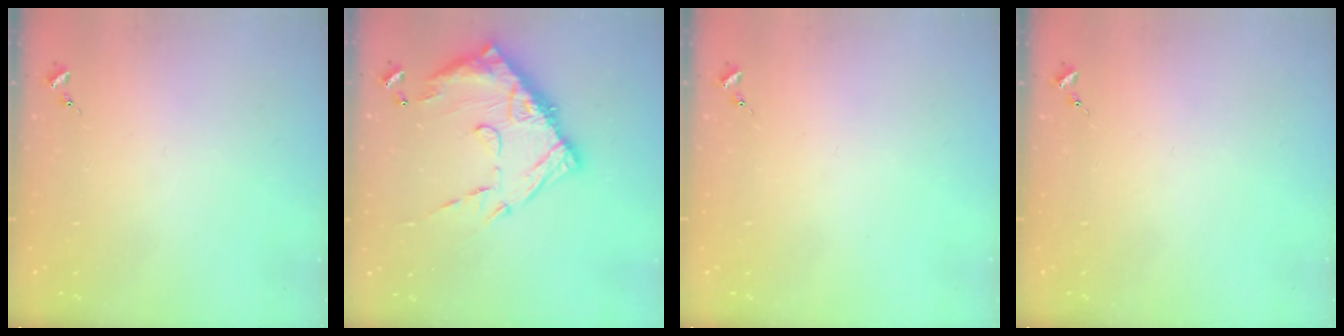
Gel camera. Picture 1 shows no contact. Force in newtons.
{"total": 17.5, "press": 17.4, "slide": 2.0}
{"total": 0.0}
{"total": 0.0}